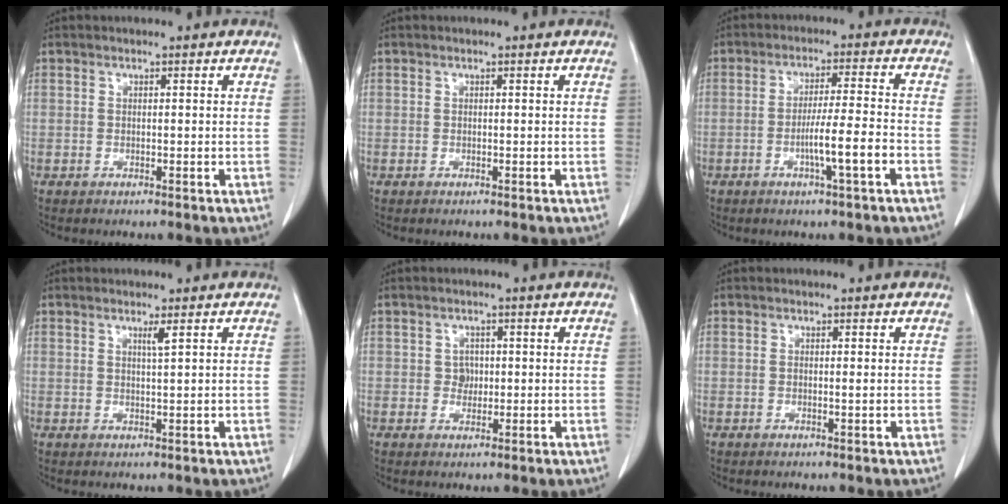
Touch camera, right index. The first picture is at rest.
{"total": 0.0}
{"total": 8.2, "force": [-3.2, -0.5, 7.6], "torque": [-0.130, 0.002, -0.054]}
{"total": 1.3, "force": [0.8, -0.3, 1.0], "torque": [-0.022, -0.007, 0.013]}
{"total": 1.8, "force": [0.1, 1.6, 0.8], "torque": [-0.010, 0.003, 0.003]}
{"total": 0.0}